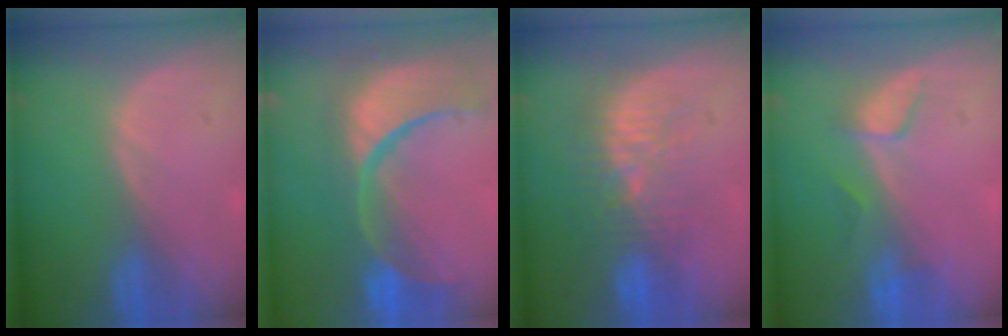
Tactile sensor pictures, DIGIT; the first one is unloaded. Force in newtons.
{"total": 14.3, "press": 11.4, "slide": 8.7}
{"total": 9.3, "press": 8.8, "slide": 3.0}
{"total": 2.8, "press": 2.7, "slide": 0.4}